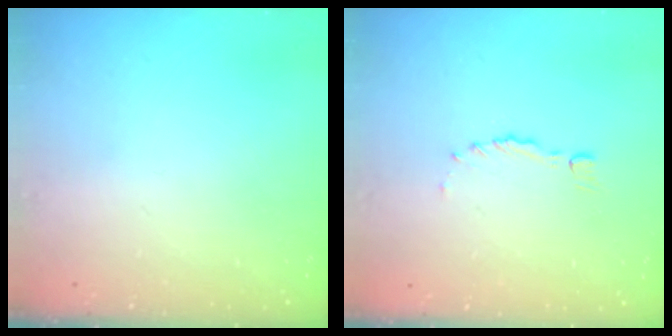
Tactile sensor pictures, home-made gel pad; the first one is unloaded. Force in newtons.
{"total": 0.0}